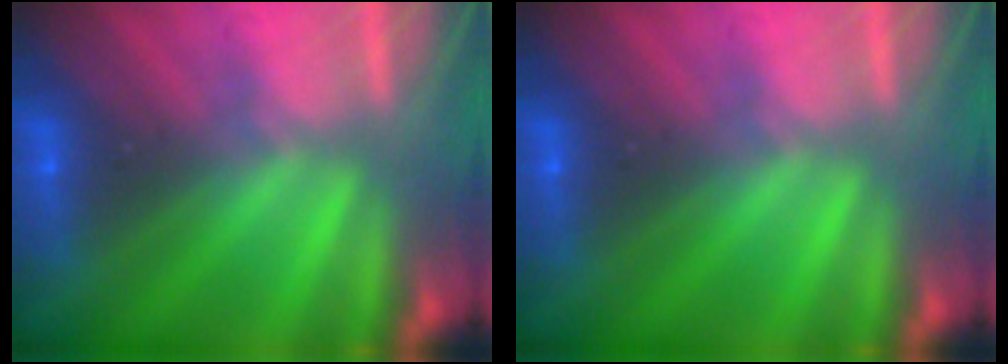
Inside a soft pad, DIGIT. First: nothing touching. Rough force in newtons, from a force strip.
{"total": 0.0}